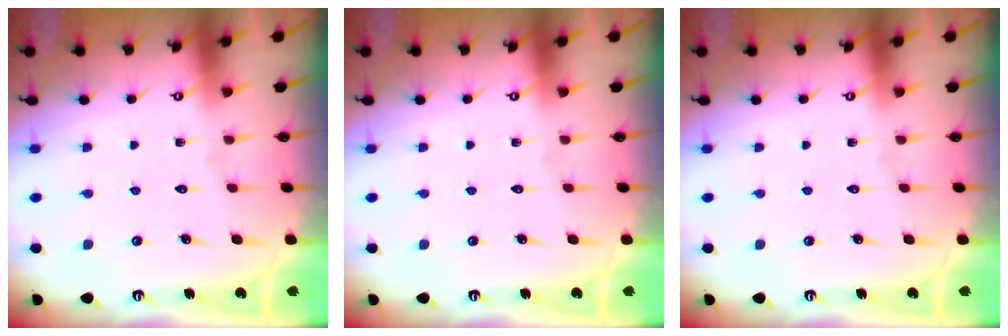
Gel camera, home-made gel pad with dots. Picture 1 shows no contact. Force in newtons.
{"total": 0.0}
{"total": 0.0}